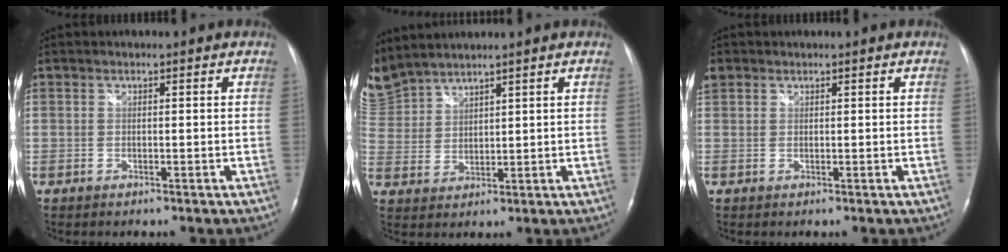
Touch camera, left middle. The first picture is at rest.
{"total": 9.2, "force": [8.6, 2.6, 2.0], "torque": [-0.069, 0.016, 0.187]}
{"total": 2.8, "force": [1.5, 2.2, 0.7], "torque": [-0.028, 0.020, 0.034]}